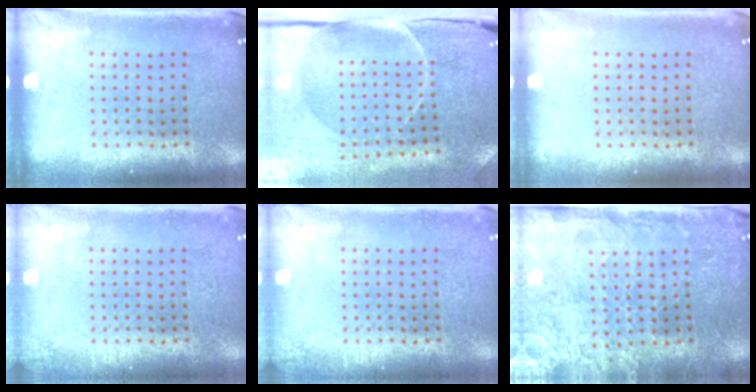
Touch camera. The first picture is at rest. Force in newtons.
{"total": 3.8, "press": 3.6, "slide": 1.3}
{"total": 0.0}
{"total": 0.9, "press": 0.9, "slide": 0.1}
{"total": 0.9, "press": 0.9, "slide": 0.1}
{"total": 3.3, "press": 3.2, "slide": 0.8}